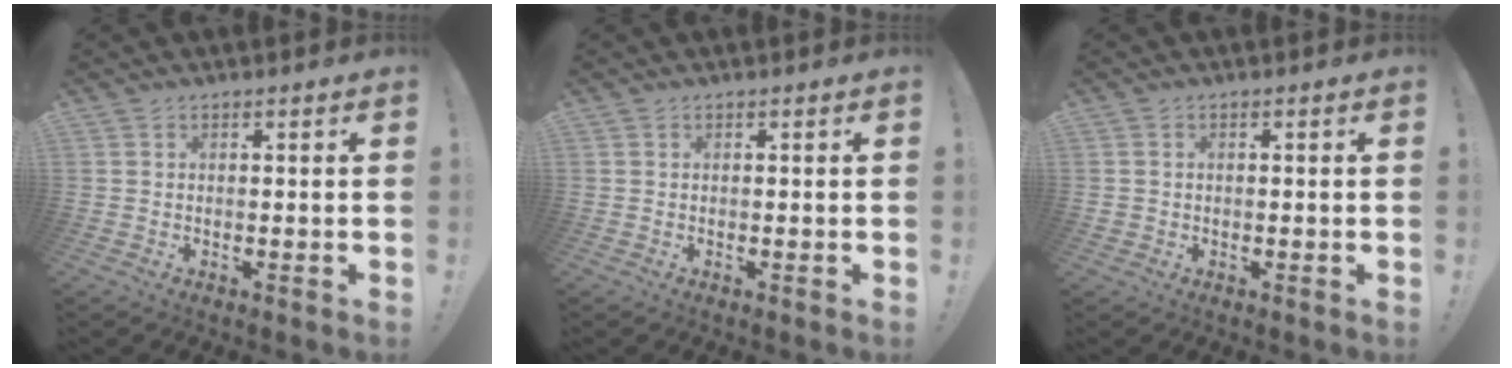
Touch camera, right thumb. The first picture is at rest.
{"total": 0.0}
{"total": 1.1, "force": [-0.2, 1.1, 0.2], "torque": [-0.012, 0.006, -0.002]}